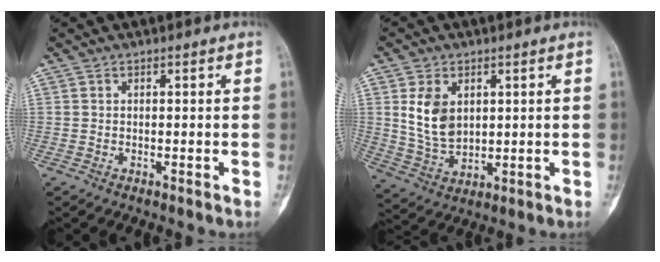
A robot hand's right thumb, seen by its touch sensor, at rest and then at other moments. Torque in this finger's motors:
{"motor_torque": [0.17, 0.04, 0.69, -0.84, 0.20]}